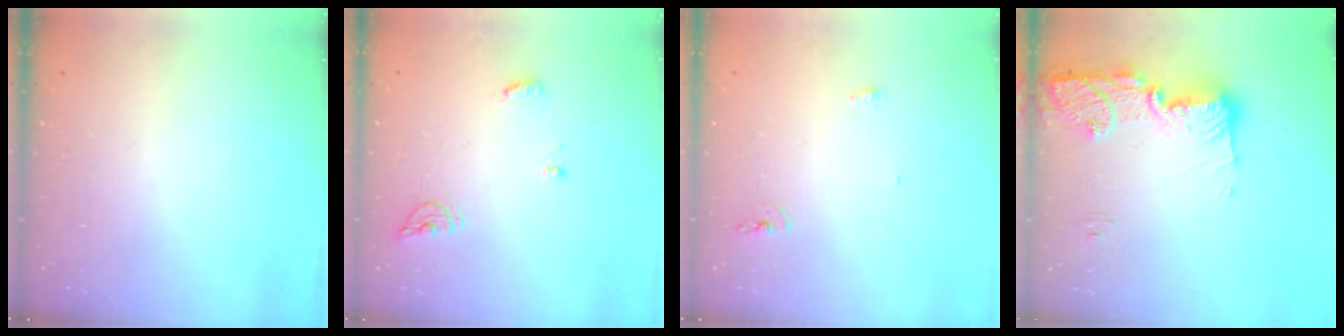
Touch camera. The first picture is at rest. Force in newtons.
{"total": 6.7, "press": 6.7, "slide": 0.3}
{"total": 4.3, "press": 4.2, "slide": 0.9}
{"total": 14.7, "press": 14.7, "slide": 1.4}